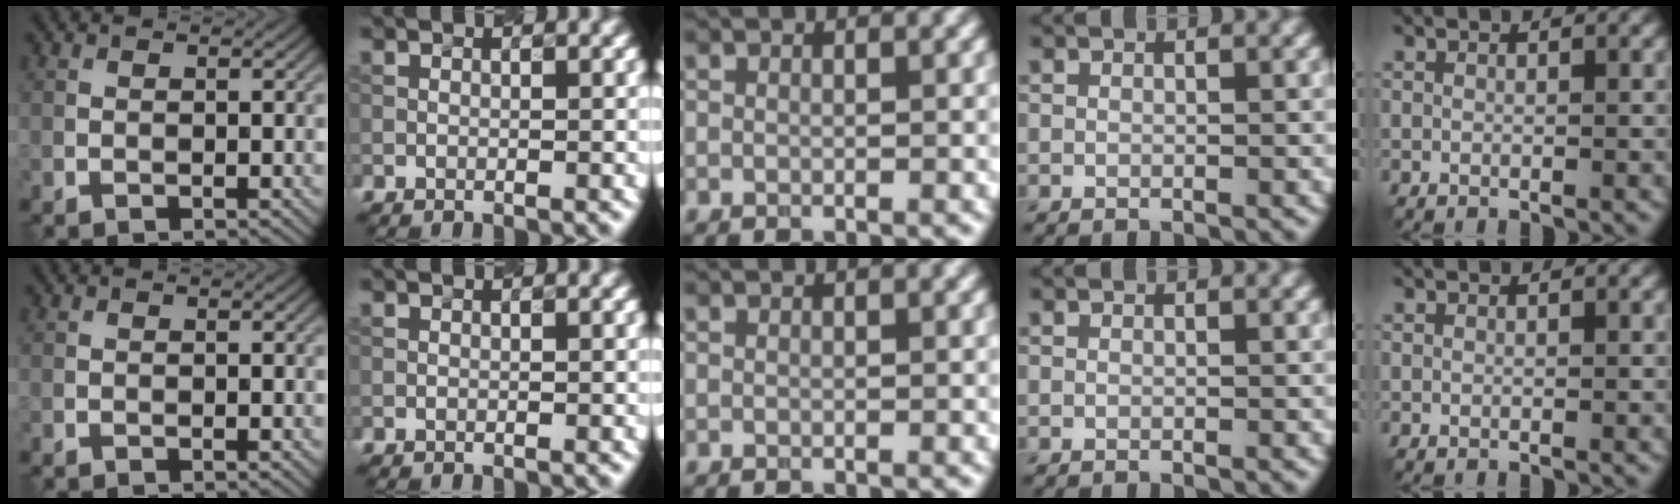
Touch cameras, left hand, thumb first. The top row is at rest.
{}